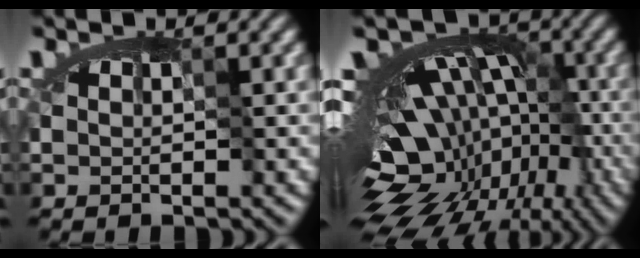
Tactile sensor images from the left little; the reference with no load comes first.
{"total": 14.1, "force": [-6.7, 8.2, 9.3], "torque": [-0.115, -0.003, -0.088]}